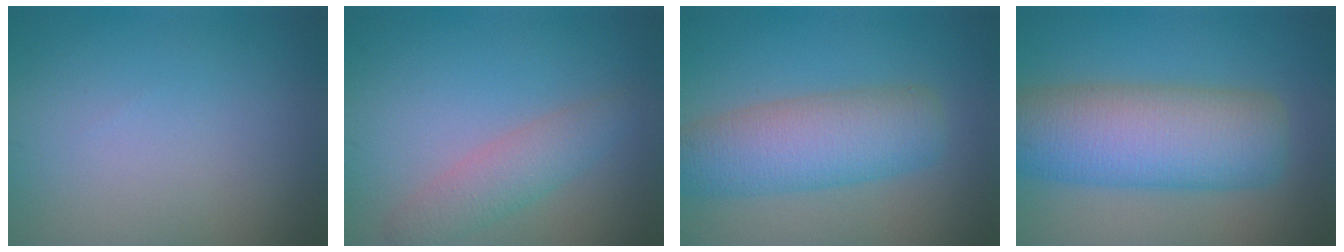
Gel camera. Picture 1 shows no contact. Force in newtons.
{"total": 2.7, "press": 2.7, "slide": 0.1}
{"total": 6.4, "press": 6.4, "slide": 0.2}
{"total": 9.3, "press": 9.3, "slide": 0.6}